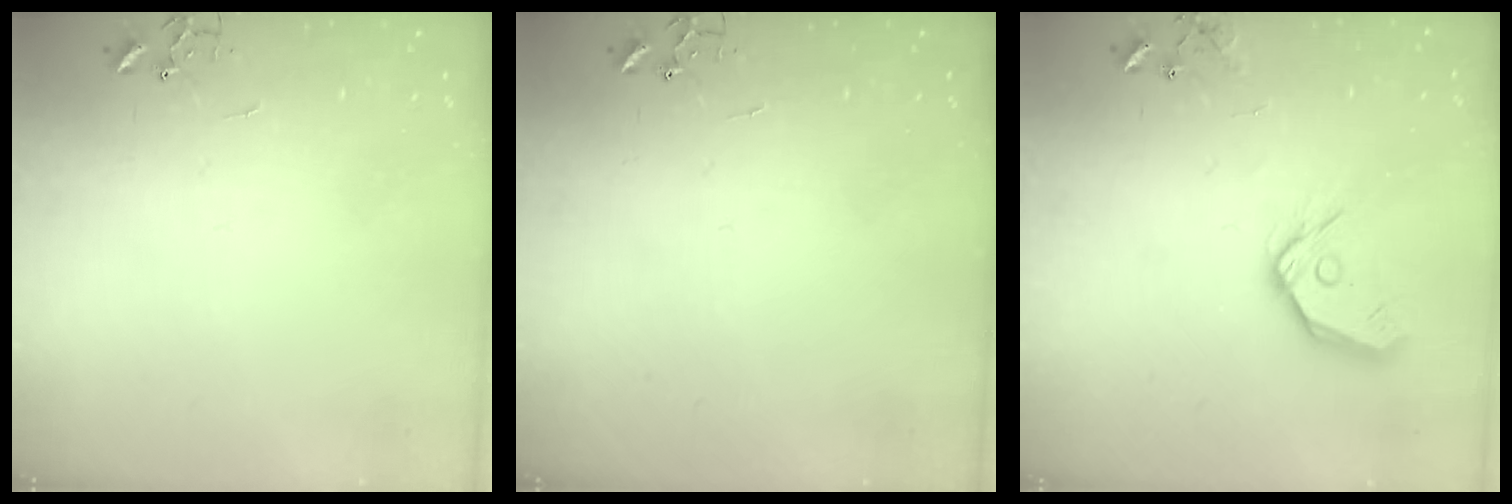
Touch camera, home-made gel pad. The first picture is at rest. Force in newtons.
{"total": 0.0}
{"total": 13.4, "press": 13.2, "slide": 1.8}